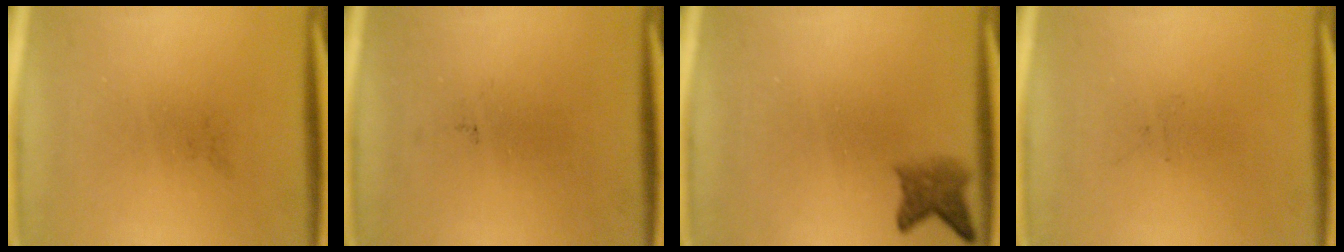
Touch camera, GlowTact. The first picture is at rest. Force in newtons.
{"total": 0.0}
{"total": 2.9}
{"total": 0.0}